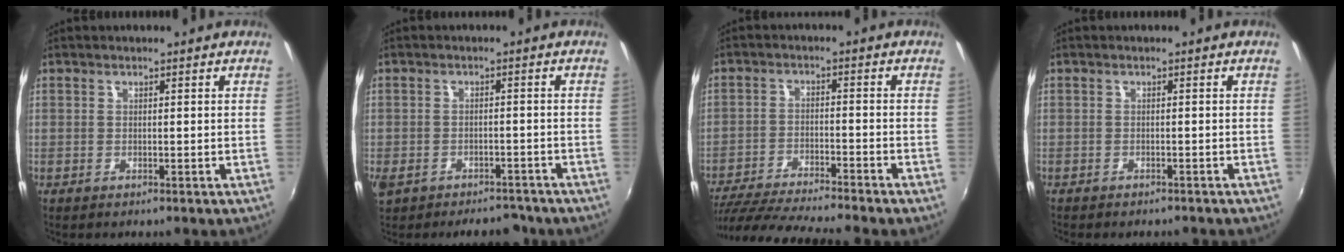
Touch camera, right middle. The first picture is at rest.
{"total": 9.2, "force": [-6.7, 5.0, 3.9], "torque": [-0.106, -0.011, -0.094]}
{"total": 14.9, "force": [-13.3, -0.5, 6.6], "torque": [-0.139, -0.023, -0.221]}
{"total": 2.5, "force": [-2.3, 0.7, 0.9], "torque": [-0.021, -0.011, -0.031]}